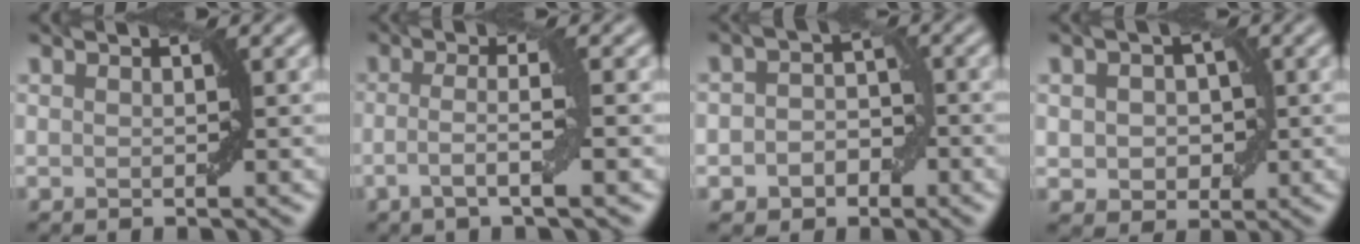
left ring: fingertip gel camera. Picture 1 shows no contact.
{"total": 3.4, "force": [-0.9, 0.6, 3.2], "torque": [-0.054, 0.004, -0.026]}
{"total": 3.3, "force": [-1.3, 2.6, 1.6], "torque": [-0.011, 0.002, -0.027]}
{"total": 3.7, "force": [0.1, 2.9, 2.3], "torque": [-0.031, -0.001, -0.001]}